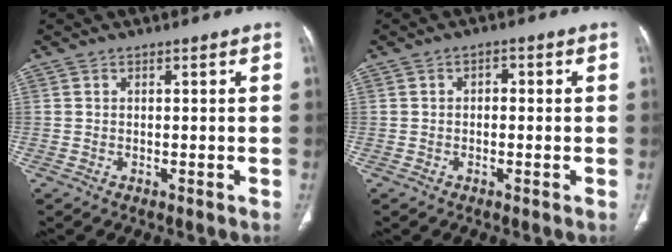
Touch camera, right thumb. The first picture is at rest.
{"total": 1.6, "force": [0.0, 1.1, 1.1], "torque": [-0.011, 0.007, -0.005]}